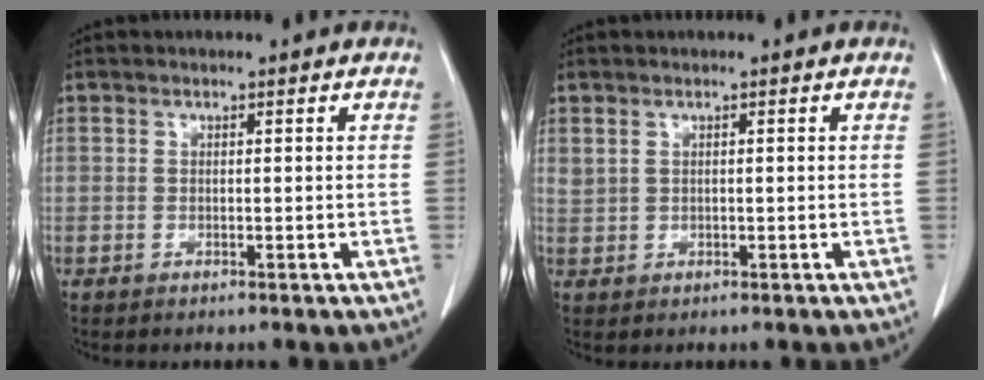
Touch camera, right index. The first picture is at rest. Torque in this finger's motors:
{"motor_torque": [-0.06, 0.10, -0.01, 0.01]}